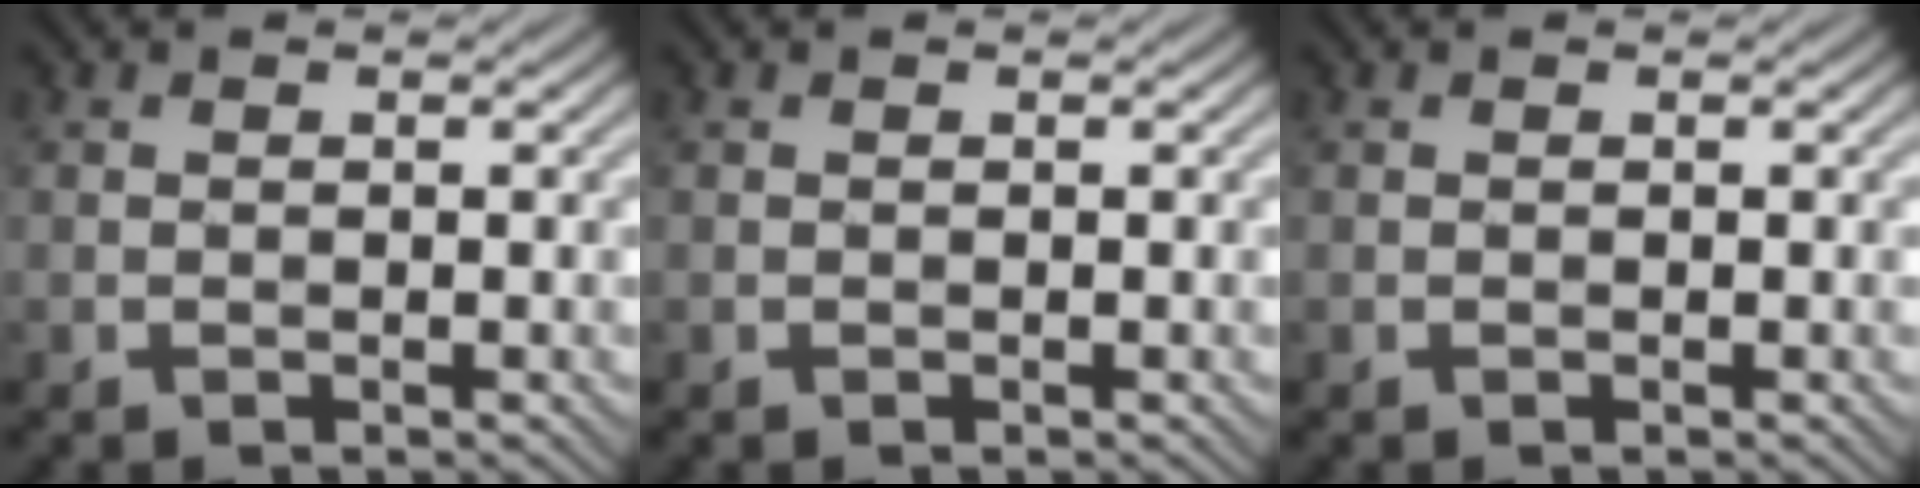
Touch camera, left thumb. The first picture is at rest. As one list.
[{"total": 0.0}, {"total": 0.0}]